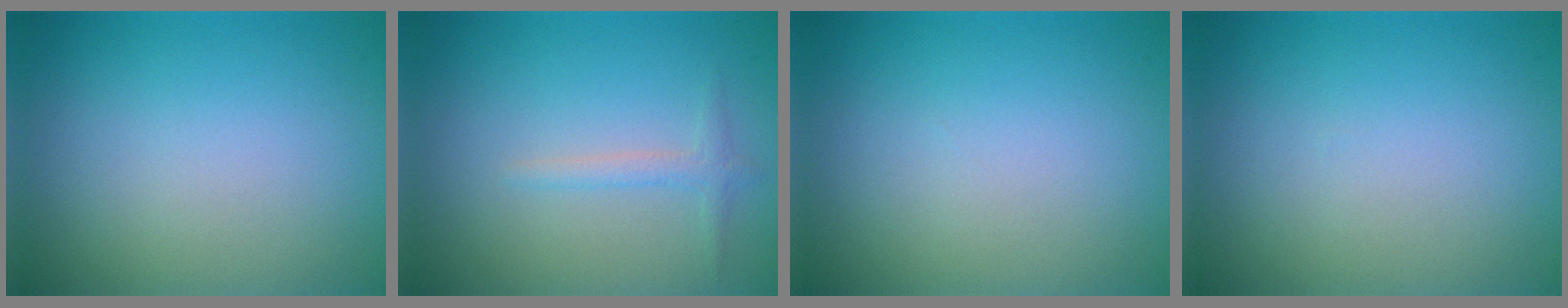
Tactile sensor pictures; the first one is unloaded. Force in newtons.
{"total": 1.3, "press": 1.3, "slide": 0.0}
{"total": 0.0}
{"total": 0.0}